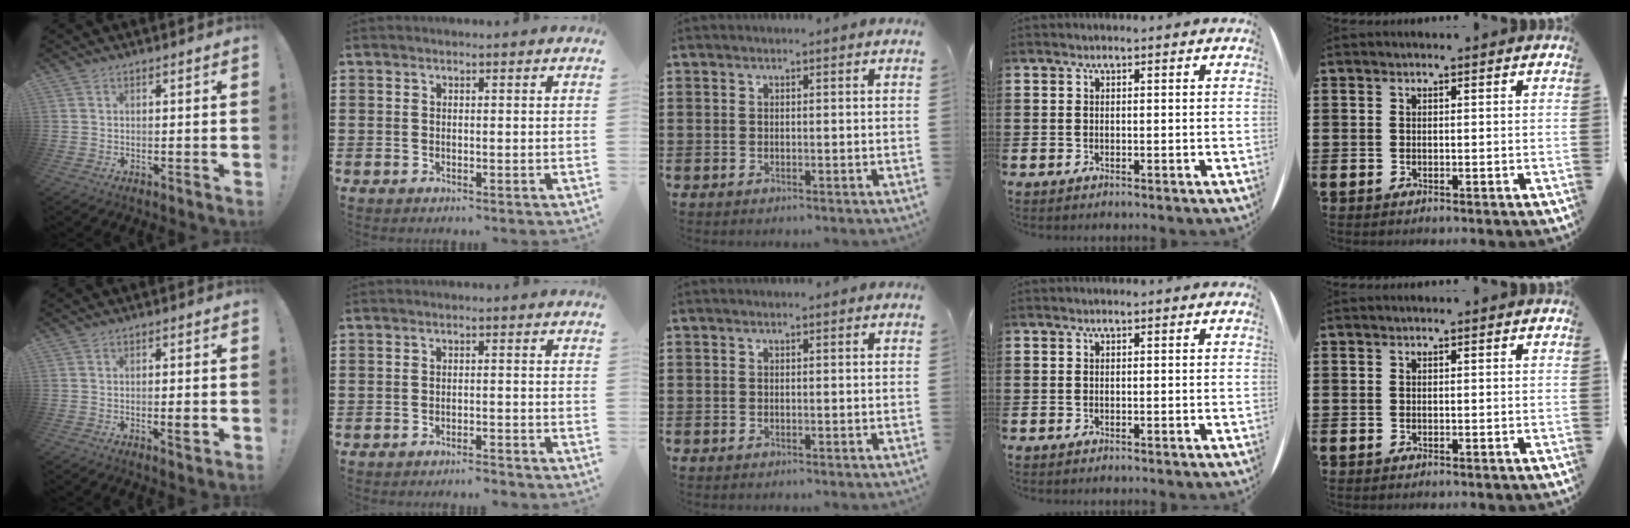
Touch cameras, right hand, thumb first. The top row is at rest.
{"thumb": {"total": 2.9, "force": [-0.9, 0.4, 2.8], "torque": [-0.038, 0.001, -0.016]}, "index": {"total": 1.9, "force": [-1.8, -0.1, 0.3], "torque": [-0.009, 0.000, -0.037]}}